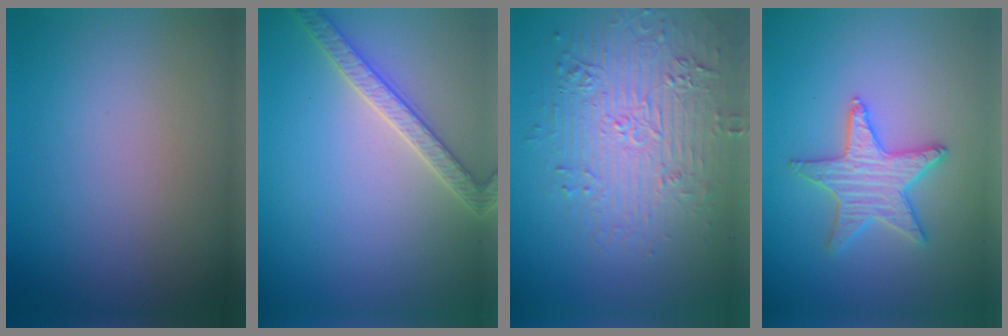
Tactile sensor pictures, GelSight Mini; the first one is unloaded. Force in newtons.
{"total": 2.8, "press": 2.8, "slide": 0.6}
{"total": 4.8, "press": 4.2, "slide": 2.4}
{"total": 3.5, "press": 3.4, "slide": 0.8}